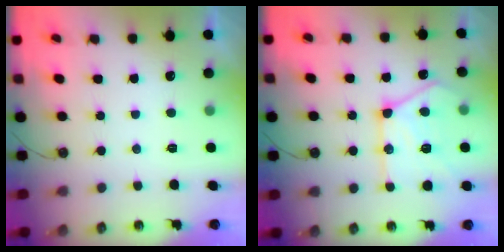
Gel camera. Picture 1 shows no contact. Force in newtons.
{"total": 17.8, "press": 17.8, "slide": 1.6}